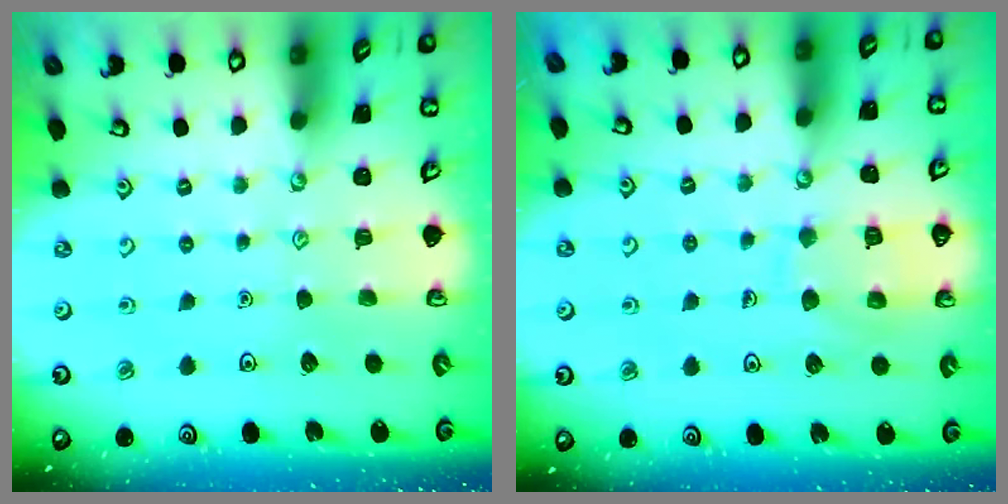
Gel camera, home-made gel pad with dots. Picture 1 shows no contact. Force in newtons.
{"total": 9.1, "press": 9.0, "slide": 0.9}